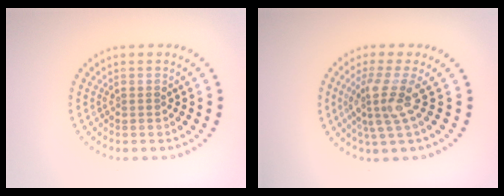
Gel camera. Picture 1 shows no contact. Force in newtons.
{"total": 3.5, "press": 2.6, "slide": 2.3}